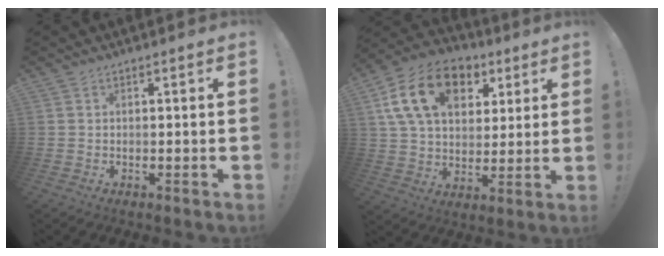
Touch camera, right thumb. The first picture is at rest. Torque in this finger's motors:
{"motor_torque": [0.38, 0.62, 1.45, 0.57, 0.25]}